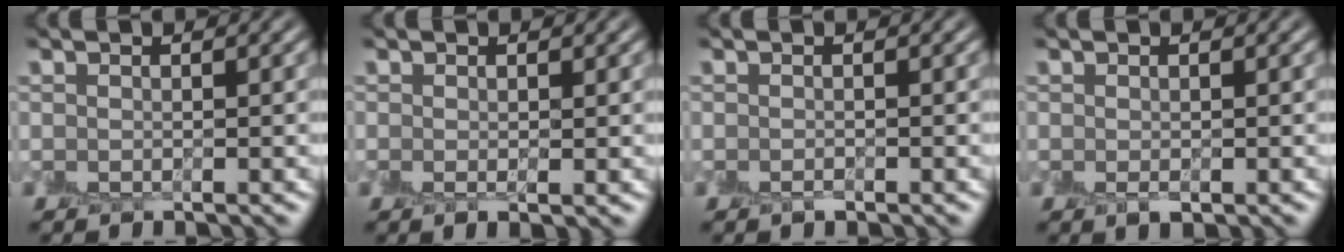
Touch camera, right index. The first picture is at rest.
{"total": 1.0, "force": [0.0, 0.2, 1.0], "torque": [-0.012, -0.005, 0.000]}
{"total": 0.6, "force": [-0.5, 0.1, 0.2], "torque": [-0.005, -0.003, -0.007]}
{"total": 1.0, "force": [-0.4, 0.6, 0.8], "torque": [-0.013, -0.007, -0.003]}